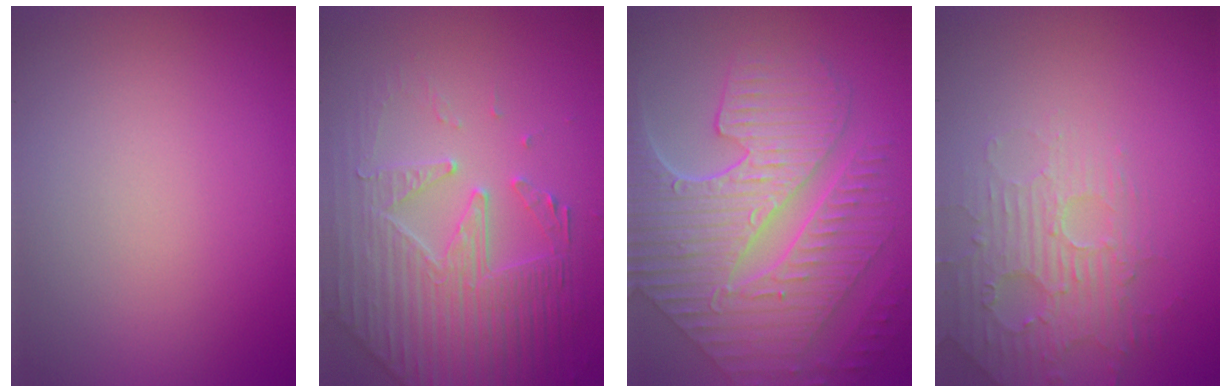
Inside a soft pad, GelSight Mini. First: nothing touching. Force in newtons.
{"total": 4.9, "press": 4.7, "slide": 1.5}
{"total": 10.2, "press": 6.9, "slide": 7.4}
{"total": 3.7, "press": 3.6, "slide": 0.7}